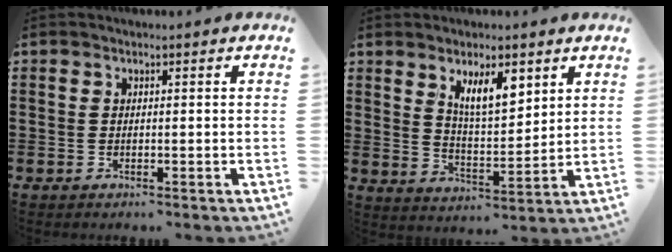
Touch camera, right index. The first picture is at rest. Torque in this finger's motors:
{"motor_torque": [0.50, 0.21, 0.32, 0.14]}